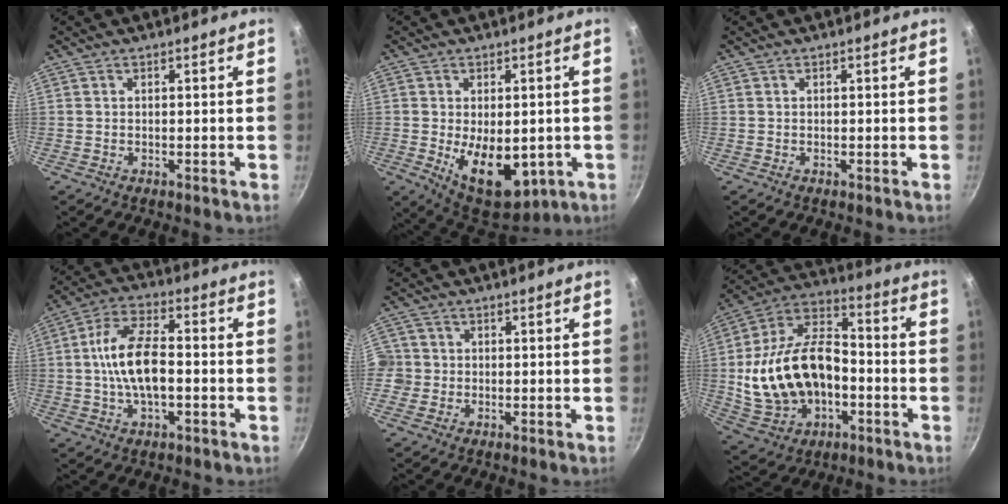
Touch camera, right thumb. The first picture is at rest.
{"total": 13.6, "force": [-2.4, 8.0, 10.8], "torque": [-0.125, -0.017, -0.012]}
{"total": 0.0}
{"total": 12.1, "force": [-1.3, 6.2, 10.3], "torque": [-0.178, 0.034, -0.031]}
{"total": 4.0, "force": [-0.8, 3.9, 0.8], "torque": [0.005, 0.011, -0.018]}
{"total": 22.1, "force": [-3.3, 14.4, 16.4], "torque": [-0.297, 0.045, -0.051]}